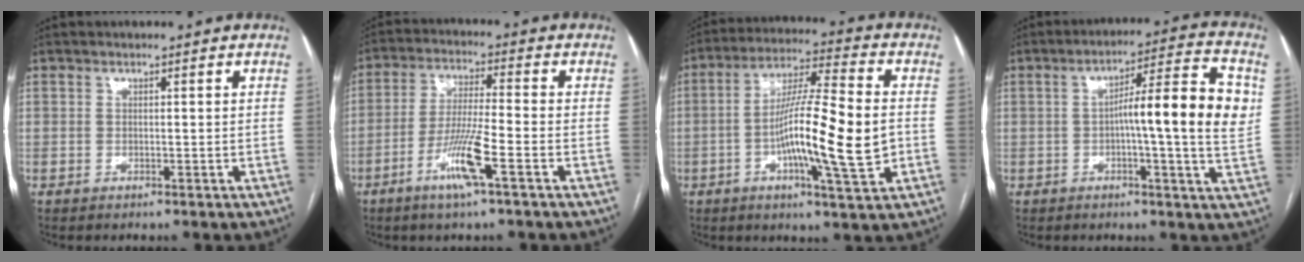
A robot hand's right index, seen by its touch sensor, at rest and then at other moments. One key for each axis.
{"total": 10.1, "fx": -4.8, "fy": -0.2, "fz": 8.9, "tx": -0.178, "ty": -0.011, "tz": -0.093}
{"total": 15.6, "fx": -2.4, "fy": 1.0, "fz": 15.3, "tx": -0.265, "ty": 0.003, "tz": -0.044}
{"total": 13.6, "fx": 0.9, "fy": 0.7, "fz": 13.6, "tx": -0.201, "ty": 0.019, "tz": 0.006}